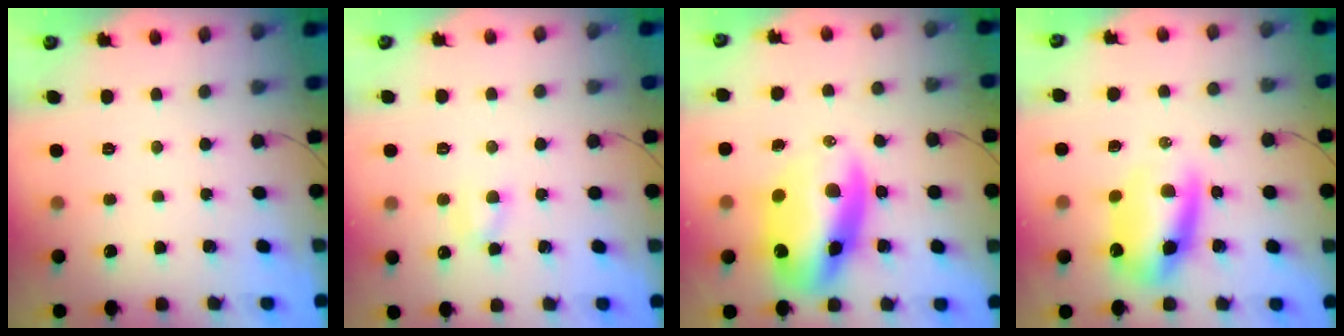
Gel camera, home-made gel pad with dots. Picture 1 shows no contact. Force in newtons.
{"total": 4.6, "press": 4.4, "slide": 1.3}
{"total": 15.1, "press": 14.6, "slide": 3.9}
{"total": 10.8, "press": 10.4, "slide": 3.0}